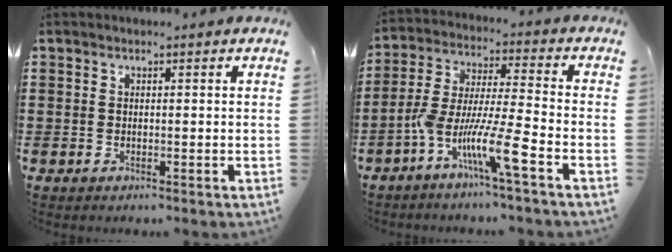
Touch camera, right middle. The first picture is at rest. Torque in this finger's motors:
{"motor_torque": [2.14, 0.00, 0.84, 0.21]}